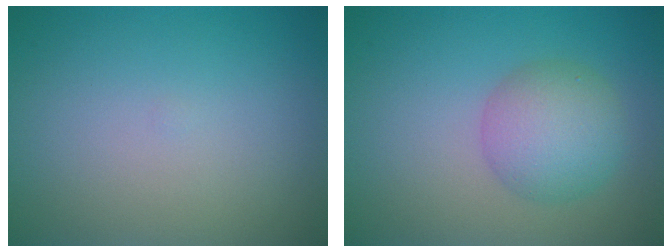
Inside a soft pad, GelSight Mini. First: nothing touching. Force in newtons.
{"total": 4.5, "press": 4.5, "slide": 0.1}